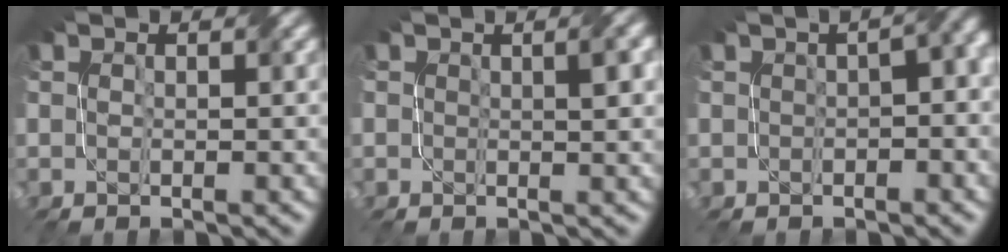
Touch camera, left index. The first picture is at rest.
{"total": 1.4, "force": [0.2, 0.3, 1.4], "torque": [-0.013, 0.007, 0.003]}
{"total": 8.5, "force": [0.5, 4.1, 7.5], "torque": [-0.030, 0.032, -0.023]}